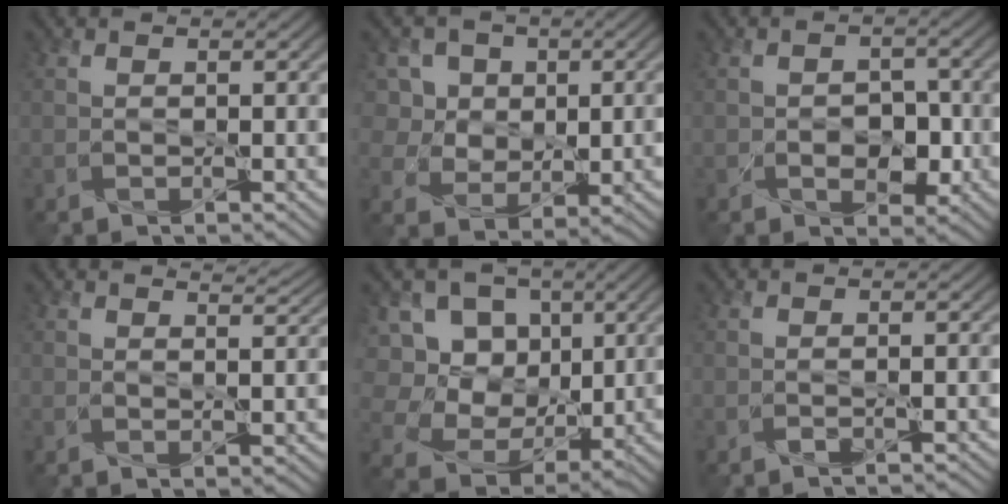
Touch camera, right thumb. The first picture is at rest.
{"total": 8.3, "force": [3.3, 6.7, 3.5], "torque": [-0.112, 0.002, 0.075]}
{"total": 3.8, "force": [-1.1, 2.8, 2.3], "torque": [-0.034, -0.006, -0.018]}
{"total": 2.0, "force": [1.8, 0.5, 0.9], "torque": [-0.015, -0.005, 0.026]}
{"total": 11.0, "force": [1.5, 9.2, 5.8], "torque": [-0.167, 0.023, 0.019]}
{"total": 1.0, "force": [-0.8, 0.1, 0.6], "torque": [-0.011, -0.001, -0.017]}